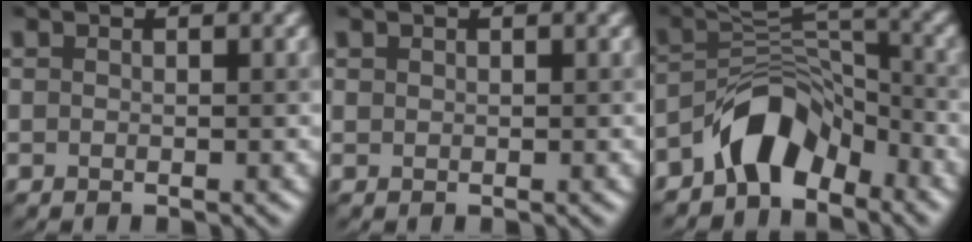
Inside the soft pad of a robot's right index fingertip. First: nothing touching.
{"total": 0.0}
{"total": 5.7, "force": [-4.0, 2.7, 3.0], "torque": [-0.036, 0.013, -0.081]}